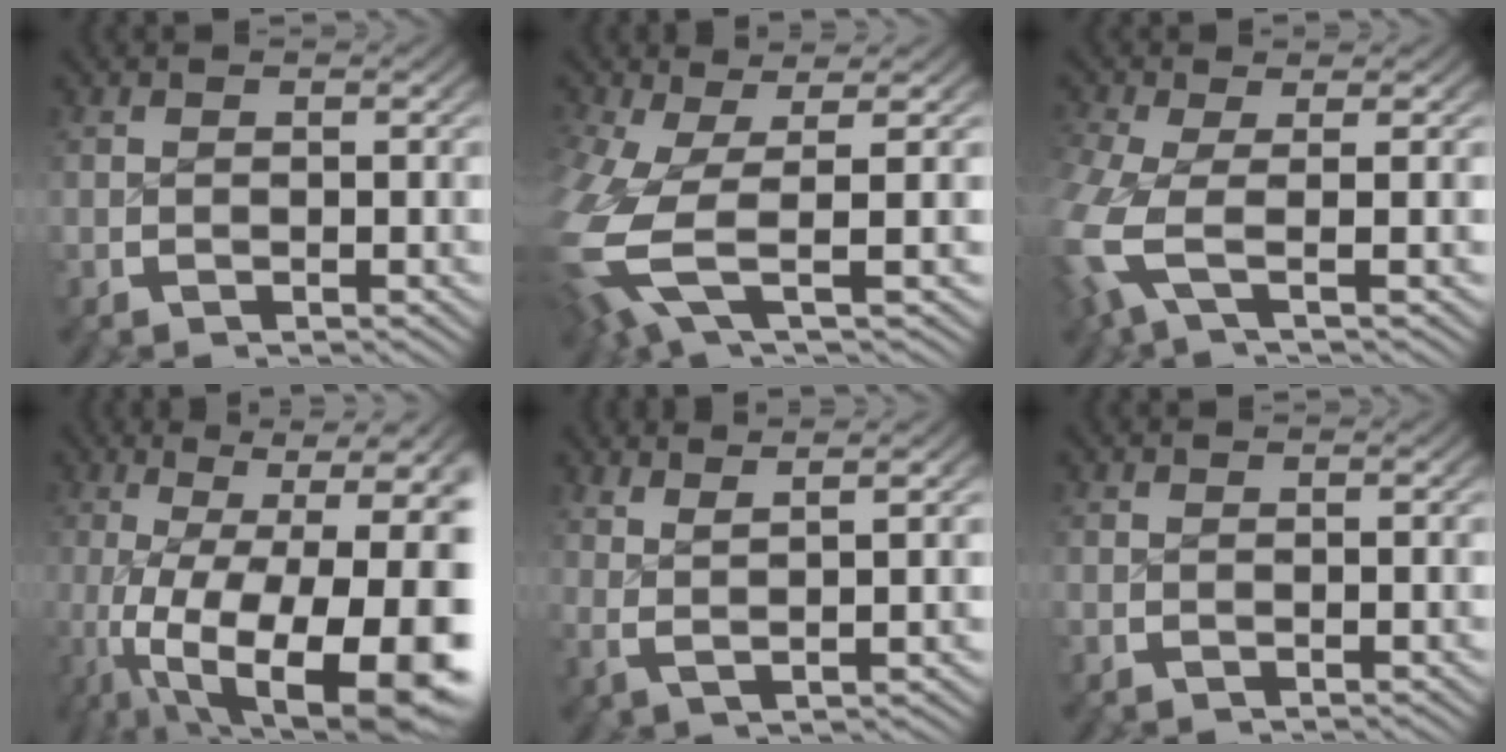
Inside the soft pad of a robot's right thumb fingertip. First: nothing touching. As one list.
[{"total": 9.4, "force": [-1.0, 5.0, 7.8], "torque": [-0.213, -0.042, 0.002]}, {"total": 5.7, "force": [-0.8, 3.1, 4.8], "torque": [-0.146, -0.023, -0.008]}, {"total": 21.0, "force": [-4.3, 11.8, 16.8], "torque": [-0.298, -0.073, -0.026]}, {"total": 3.8, "force": [2.6, 0.5, 2.7], "torque": [-0.047, 0.002, 0.052]}, {"total": 0.0}]